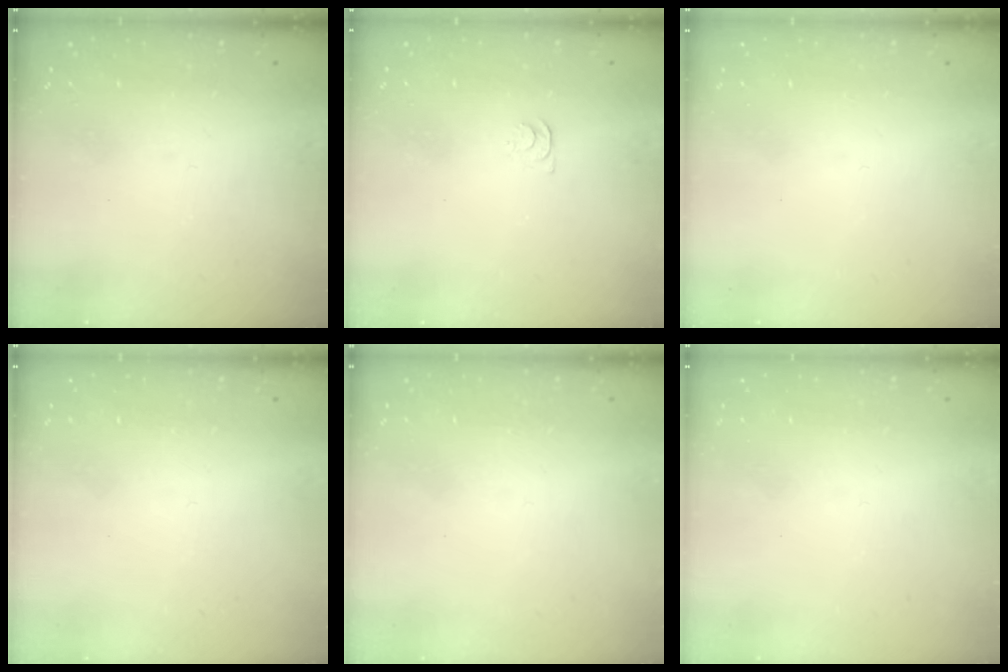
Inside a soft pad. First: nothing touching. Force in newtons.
{"total": 3.6, "press": 3.5, "slide": 0.8}
{"total": 1.6, "press": 1.6, "slide": 0.1}
{"total": 1.7, "press": 1.7, "slide": 0.1}
{"total": 1.7, "press": 1.7, "slide": 0.1}
{"total": 1.5, "press": 1.5, "slide": 0.1}